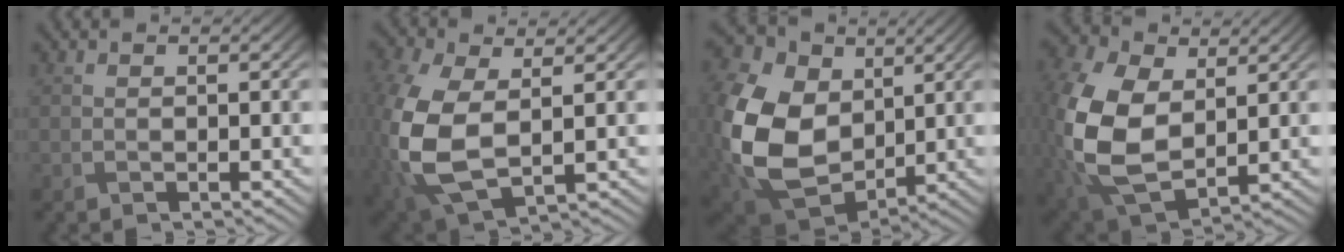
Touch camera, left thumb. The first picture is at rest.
{"total": 12.9, "force": [-0.2, 8.1, 10.1], "torque": [-0.298, -0.024, 0.012]}
{"total": 16.8, "force": [1.0, 12.6, 11.1], "torque": [-0.308, -0.025, 0.029]}
{"total": 15.4, "force": [1.0, 10.5, 11.3], "torque": [-0.313, -0.022, 0.036]}